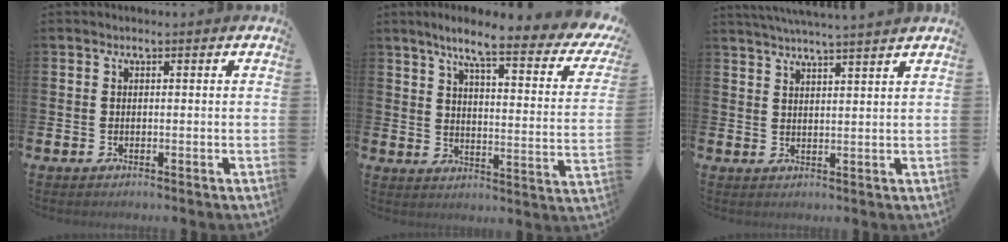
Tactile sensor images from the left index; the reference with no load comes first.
{"total": 7.4, "force": [5.6, 1.2, 4.7], "torque": [-0.082, -0.050, 0.078]}
{"total": 3.8, "force": [3.7, -0.9, 0.3], "torque": [-0.015, -0.016, 0.066]}